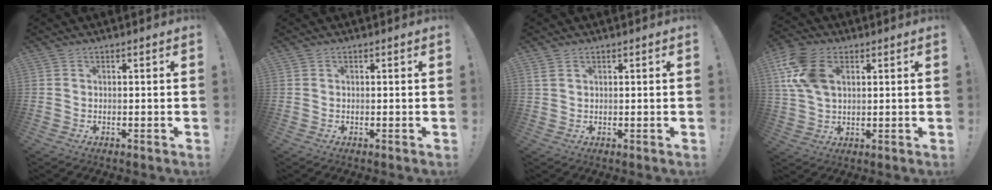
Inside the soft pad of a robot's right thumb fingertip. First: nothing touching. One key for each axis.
{"total": 0.0}
{"total": 2.1, "fx": 1.1, "fy": 1.1, "fz": 1.5, "tx": -0.030, "ty": 0.003, "tz": 0.021}
{"total": 13.4, "fx": 4.5, "fy": 8.6, "fz": 9.2, "tx": -0.197, "ty": 0.002, "tz": 0.086}